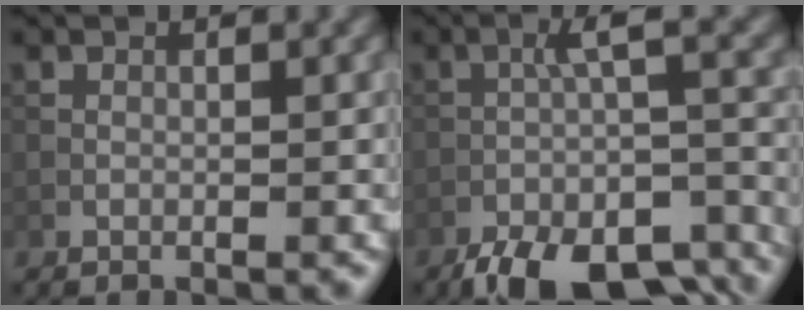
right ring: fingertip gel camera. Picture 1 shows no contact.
{"total": 10.3, "force": [-6.8, 3.3, 7.1], "torque": [-0.115, -0.007, -0.108]}